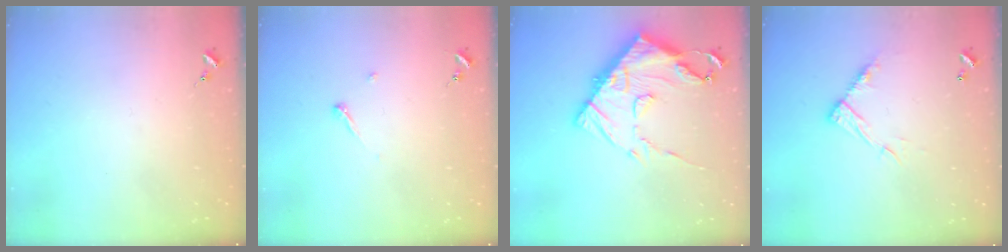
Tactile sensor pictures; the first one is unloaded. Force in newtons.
{"total": 3.4, "press": 3.4, "slide": 0.4}
{"total": 20.8, "press": 20.7, "slide": 2.0}
{"total": 10.6, "press": 10.6, "slide": 0.4}